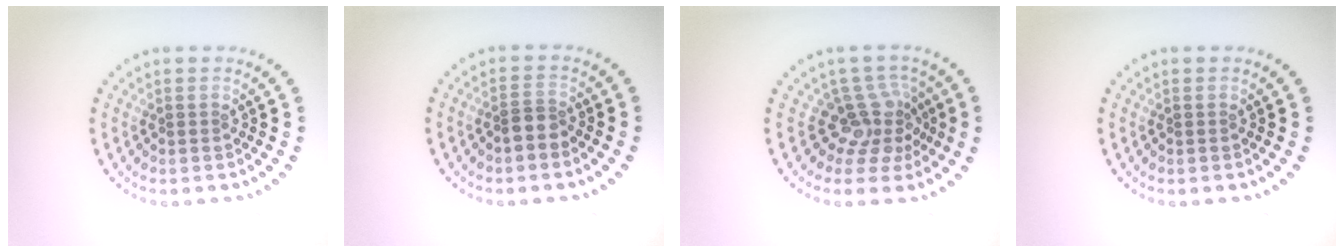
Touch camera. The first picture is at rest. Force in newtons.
{"total": 1.8, "press": 1.5, "slide": 1.0}
{"total": 3.6, "press": 2.5, "slide": 2.5}
{"total": 0.0}